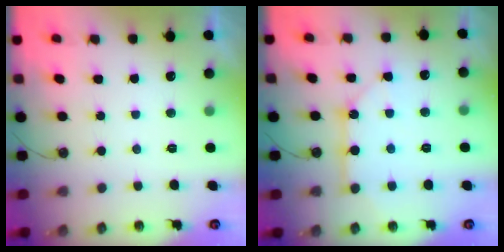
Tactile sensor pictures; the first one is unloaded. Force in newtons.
{"total": 11.0, "press": 11.0, "slide": 0.8}